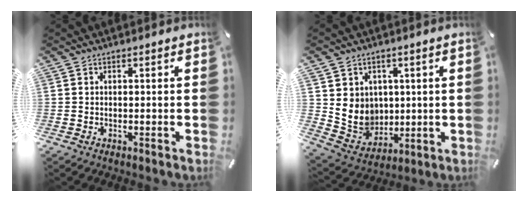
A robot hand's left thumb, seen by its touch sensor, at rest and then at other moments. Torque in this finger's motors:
{"motor_torque": [1.29, 1.27, 0.06, -0.01, 0.10]}